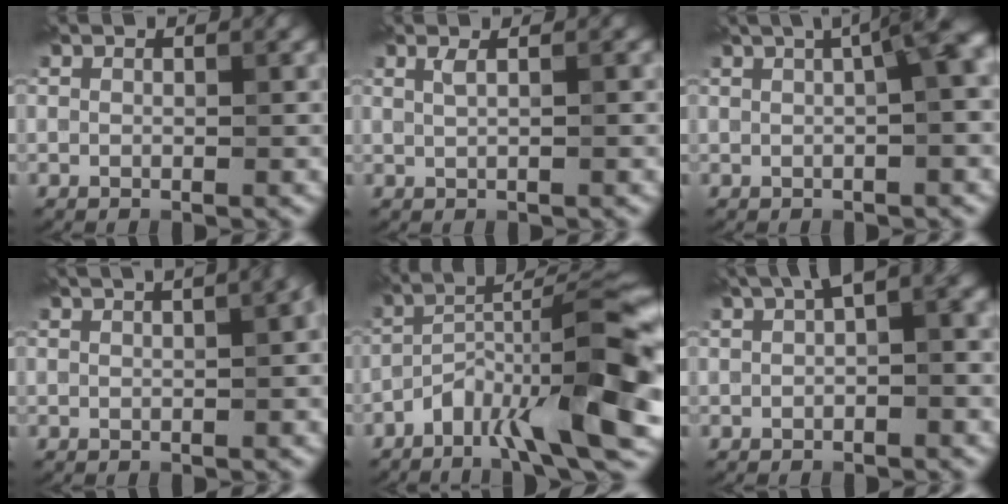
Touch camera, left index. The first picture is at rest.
{"total": 1.5, "force": [0.5, 0.5, 1.3], "torque": [-0.020, -0.002, 0.004]}
{"total": 7.1, "force": [1.6, 2.3, 6.5], "torque": [-0.046, 0.033, 0.015]}
{"total": 7.8, "force": [3.4, 3.7, 6.0], "torque": [-0.024, 0.054, 0.020]}
{"total": 12.0, "force": [-6.2, 2.7, 9.9], "torque": [-0.147, 0.010, -0.101]}
{"total": 4.4, "force": [1.5, 1.3, 3.9], "torque": [-0.044, 0.017, 0.014]}